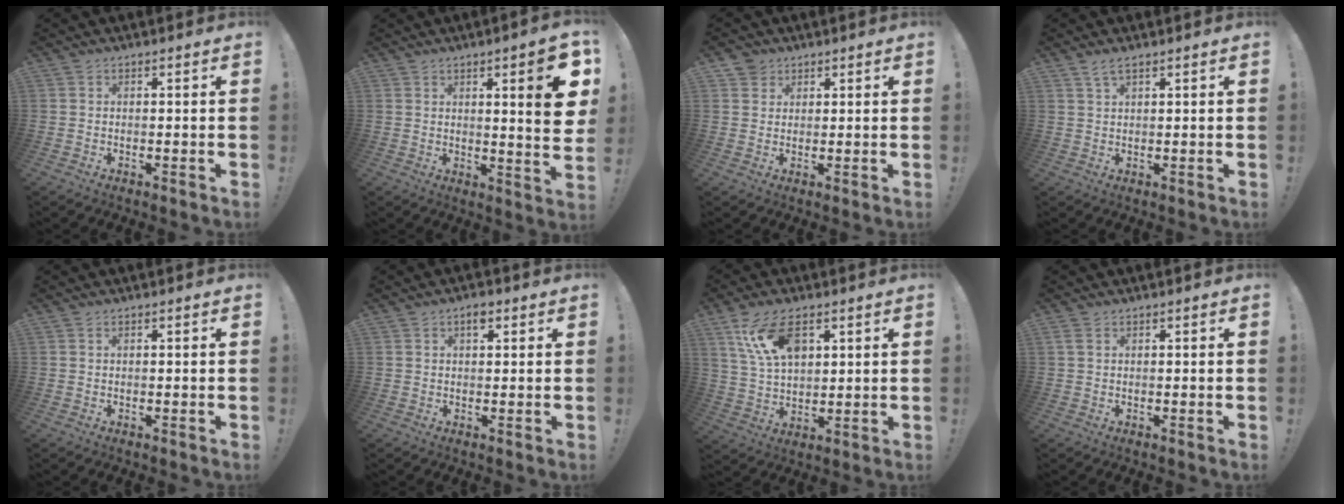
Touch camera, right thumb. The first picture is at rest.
{"total": 11.0, "force": [3.5, 1.3, 10.4], "torque": [-0.127, -0.030, 0.046]}
{"total": 3.2, "force": [2.2, 2.4, 0.3], "torque": [0.000, -0.011, 0.039]}
{"total": 2.9, "force": [2.0, 0.6, 2.0], "torque": [-0.034, -0.009, 0.035]}
{"total": 0.0}
{"total": 2.7, "force": [1.5, 1.4, 1.9], "torque": [-0.017, -0.006, 0.020]}
{"total": 13.3, "force": [6.4, 7.0, 9.3], "torque": [-0.168, -0.012, 0.121]}
{"total": 1.5, "force": [0.9, 0.7, 0.9], "torque": [-0.021, 0.003, 0.017]}